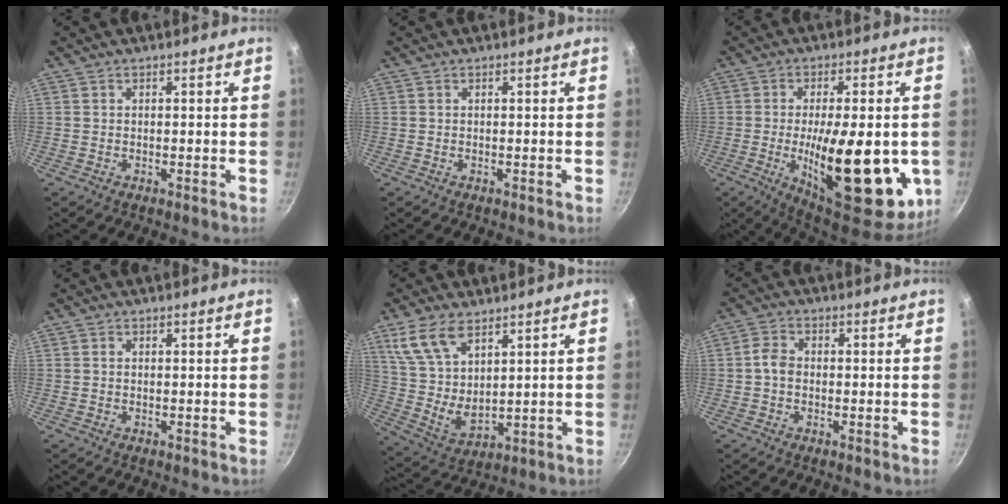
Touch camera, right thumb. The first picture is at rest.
{"total": 0.0}
{"total": 23.8, "force": [-4.2, 8.9, 21.7], "torque": [-0.291, -0.013, -0.049]}
{"total": 0.5, "force": [0.0, 0.4, 0.3], "torque": [-0.005, 0.004, -0.001]}
{"total": 11.6, "force": [6.5, 5.7, 7.8], "torque": [-0.138, -0.036, 0.143]}
{"total": 3.4, "force": [-0.5, 2.5, 2.2], "torque": [-0.039, 0.015, -0.016]}